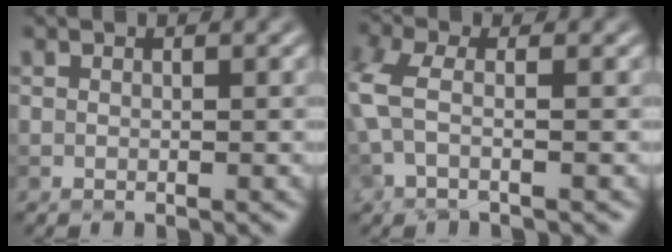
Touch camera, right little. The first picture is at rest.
{"total": 3.2, "force": [-0.1, 1.0, 3.1], "torque": [-0.090, -0.002, -0.014]}